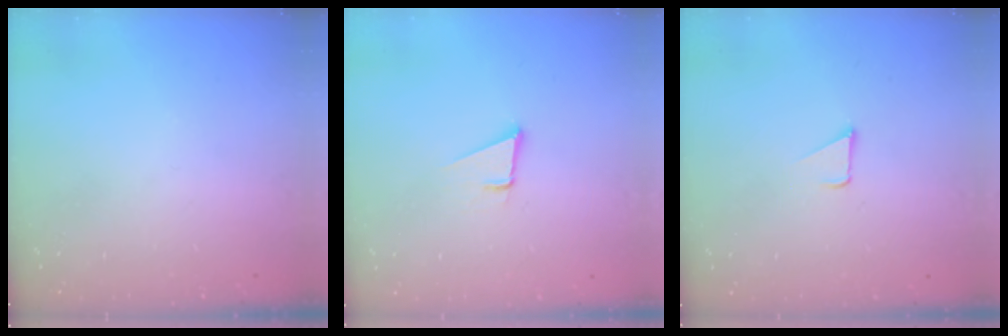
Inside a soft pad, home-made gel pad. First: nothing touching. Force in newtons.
{"total": 3.6, "press": 2.7, "slide": 2.4}
{"total": 1.7, "press": 1.7, "slide": 0.1}